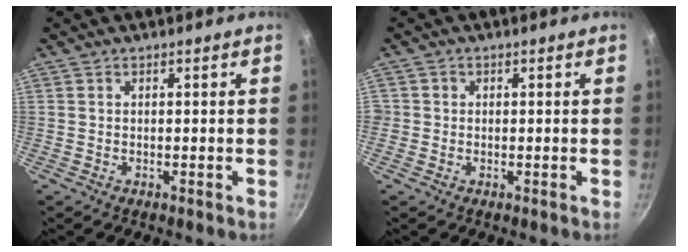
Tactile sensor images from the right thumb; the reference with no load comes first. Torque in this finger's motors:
{"motor_torque": [-0.28, 0.02, 0.28, 0.20, -0.02]}